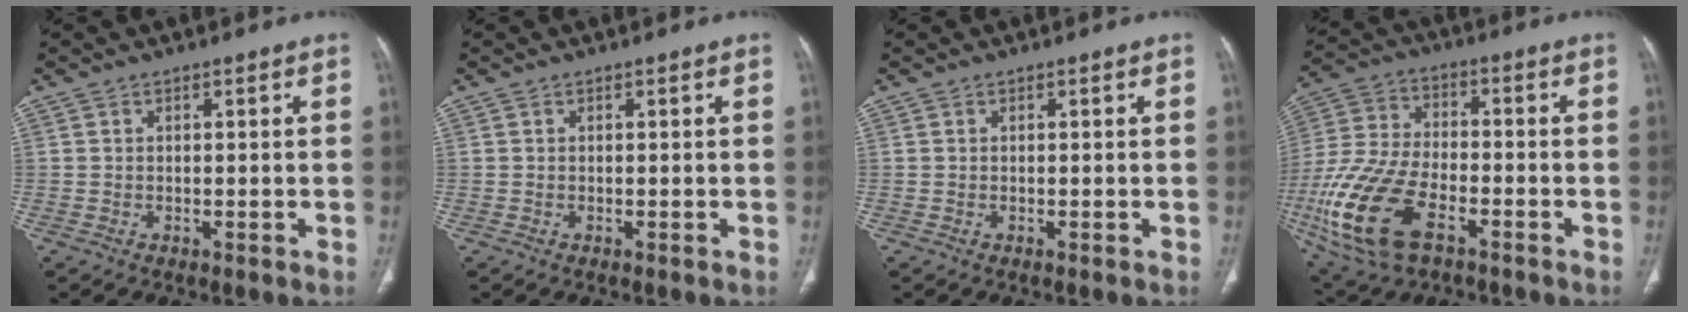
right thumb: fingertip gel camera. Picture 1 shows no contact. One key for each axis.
{"total": 0.0}
{"total": 0.0}
{"total": 20.2, "fx": -8.3, "fy": 10.7, "fz": 15.1, "tx": -0.339, "ty": 0.009, "tz": -0.149}